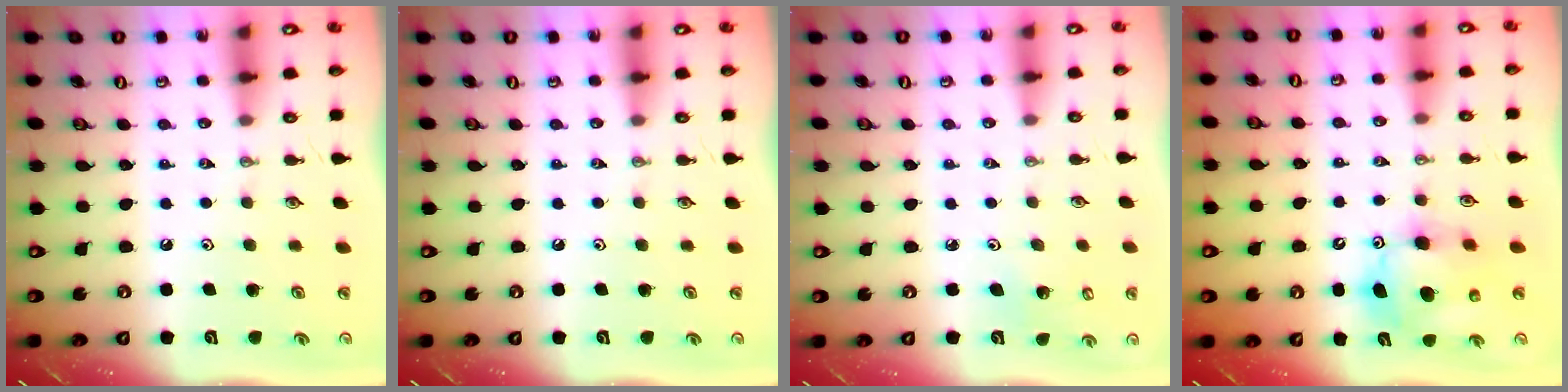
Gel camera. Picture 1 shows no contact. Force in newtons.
{"total": 0.0}
{"total": 2.9, "press": 2.8, "slide": 1.0}
{"total": 13.0, "press": 12.7, "slide": 2.7}